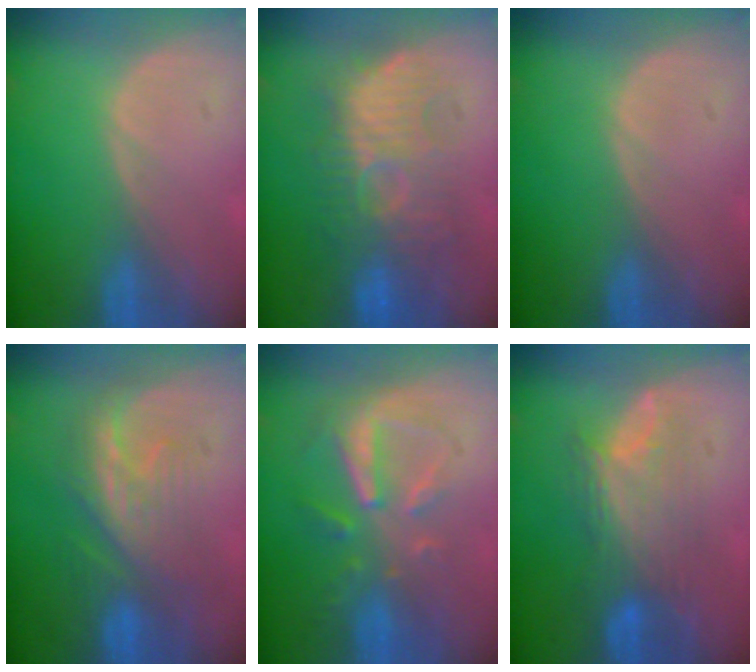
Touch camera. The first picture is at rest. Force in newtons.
{"total": 9.8, "press": 9.8, "slide": 0.8}
{"total": 0.0}
{"total": 8.0, "press": 7.9, "slide": 1.5}
{"total": 8.2, "press": 7.4, "slide": 3.5}
{"total": 7.6, "press": 7.3, "slide": 2.2}